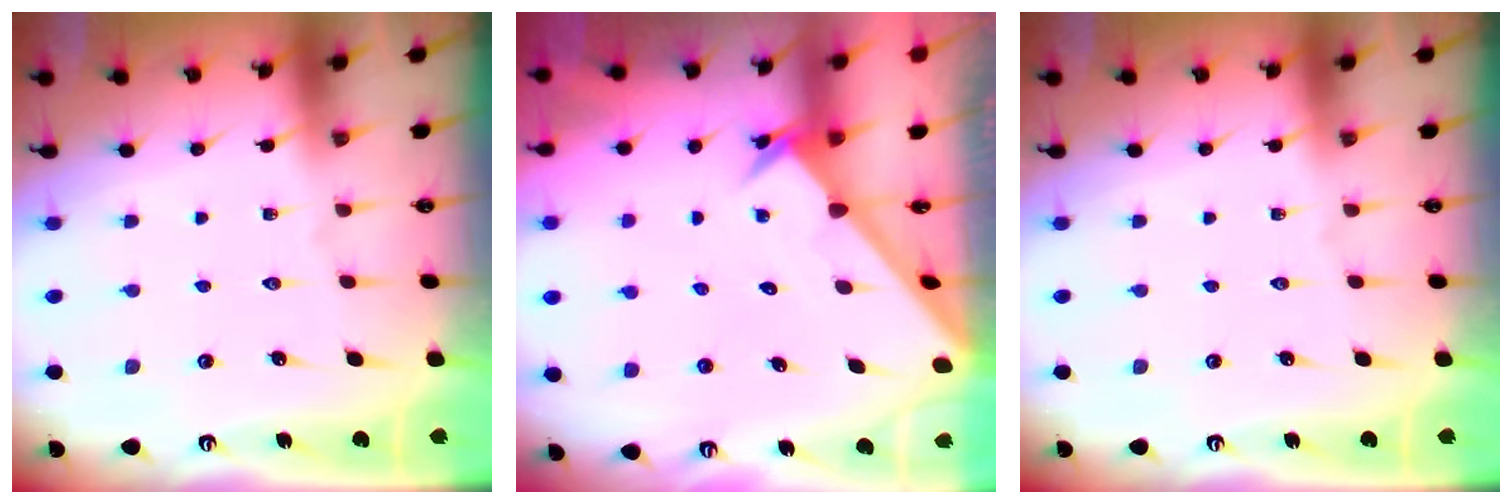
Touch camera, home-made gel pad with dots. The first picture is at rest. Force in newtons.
{"total": 2.4, "press": 2.4, "slide": 0.2}
{"total": 0.0}